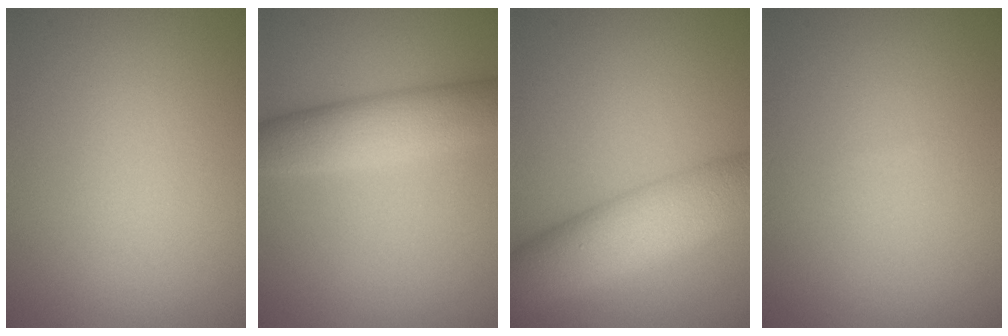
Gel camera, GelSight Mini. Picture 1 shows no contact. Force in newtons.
{"total": 5.4, "press": 5.4, "slide": 0.1}
{"total": 9.2, "press": 9.2, "slide": 0.3}
{"total": 0.0}